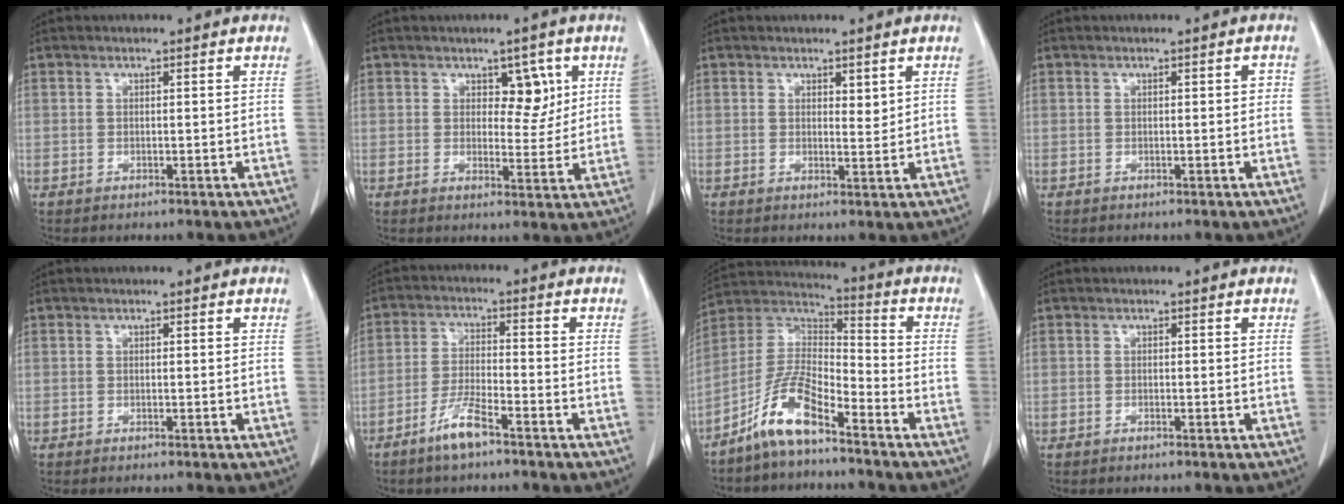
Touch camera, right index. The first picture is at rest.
{"total": 4.5, "force": [1.9, 2.6, 3.1], "torque": [-0.030, 0.001, 0.028]}
{"total": 1.6, "force": [1.0, 0.7, 1.0], "torque": [-0.011, -0.009, 0.018]}
{"total": 1.0, "force": [0.0, 0.3, 0.9], "torque": [-0.009, 0.002, 0.001]}
{"total": 0.0}
{"total": 5.7, "force": [-4.0, 0.6, 4.0], "torque": [-0.085, -0.005, -0.078]}
{"total": 9.8, "force": [-6.8, 2.4, 6.5], "torque": [-0.144, 0.017, -0.133]}
{"total": 0.0}